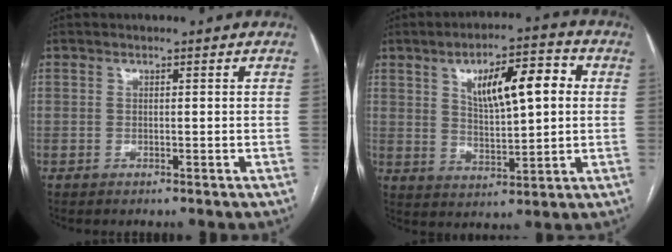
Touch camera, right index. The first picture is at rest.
{"total": 11.4, "force": [3.2, 3.4, 10.4], "torque": [-0.164, 0.019, 0.055]}